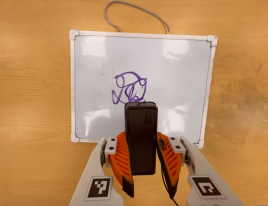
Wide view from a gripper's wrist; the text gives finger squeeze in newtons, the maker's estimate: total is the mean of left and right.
{"total": 6.2, "left": 5.5, "right": 6.8}